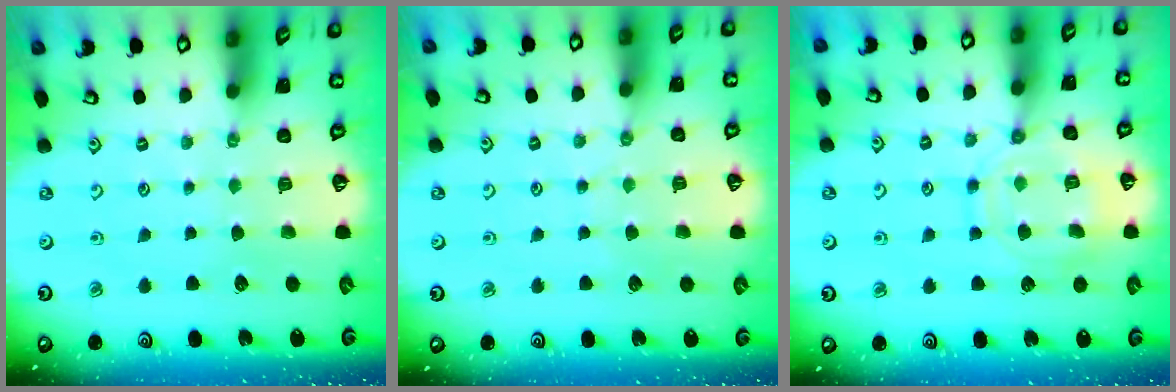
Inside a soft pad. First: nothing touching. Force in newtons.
{"total": 2.8, "press": 2.7, "slide": 0.5}
{"total": 13.1, "press": 13.0, "slide": 1.2}